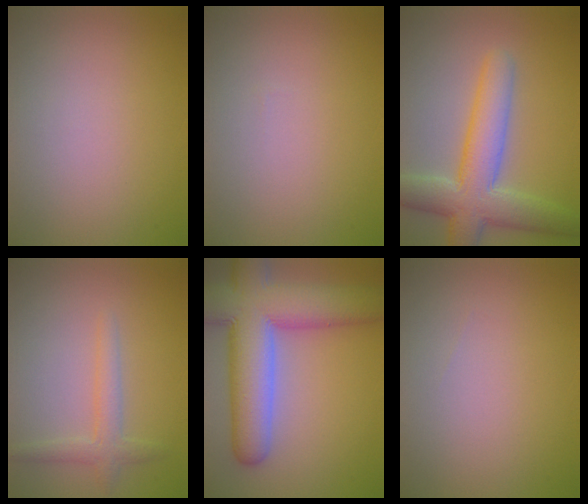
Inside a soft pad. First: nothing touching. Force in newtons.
{"total": 0.0}
{"total": 7.3, "press": 7.3, "slide": 0.2}
{"total": 2.1, "press": 2.1, "slide": 0.2}
{"total": 12.2, "press": 12.1, "slide": 0.9}
{"total": 0.0}